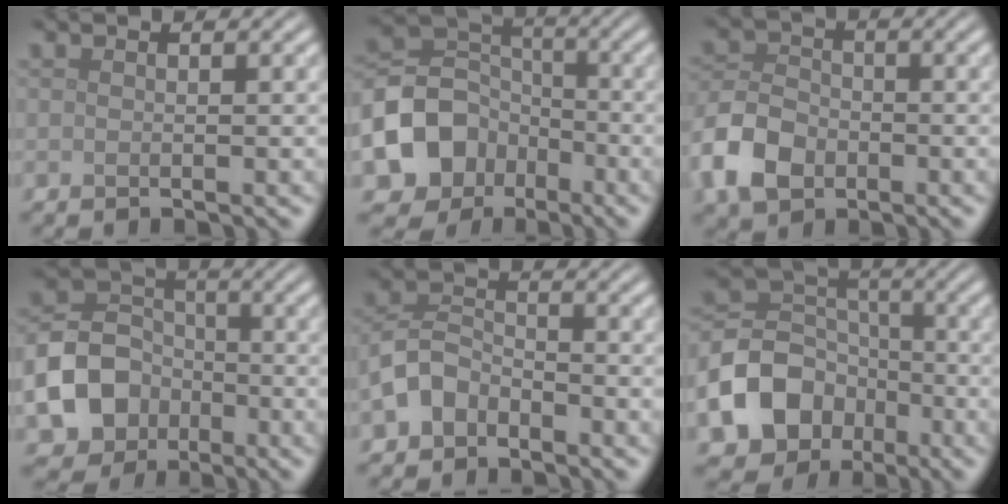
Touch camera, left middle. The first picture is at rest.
{"total": 8.0, "force": [-3.3, 6.5, 3.2], "torque": [-0.056, 0.003, -0.072]}
{"total": 6.2, "force": [-2.9, 4.3, 3.4], "torque": [-0.073, 0.002, -0.069]}
{"total": 9.2, "force": [-3.6, 7.5, 3.8], "torque": [-0.075, -0.015, -0.086]}
{"total": 3.7, "force": [-2.2, 2.5, 1.6], "torque": [-0.036, 0.008, -0.054]}
{"total": 9.3, "force": [-4.0, 7.3, 4.2], "torque": [-0.079, -0.005, -0.084]}